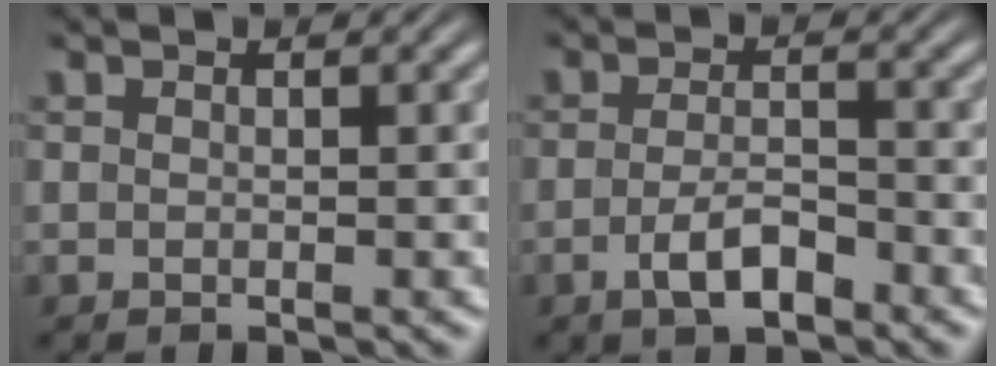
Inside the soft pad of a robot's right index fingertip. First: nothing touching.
{"total": 3.4, "force": [-2.3, 1.0, 2.3], "torque": [-0.040, -0.015, -0.032]}